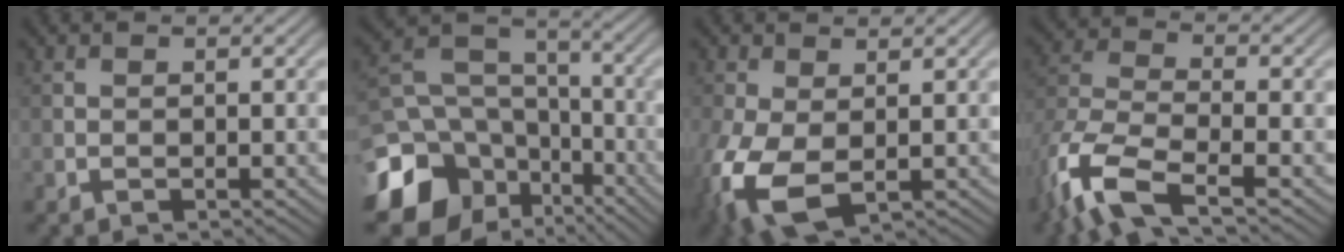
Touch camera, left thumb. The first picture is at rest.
{"total": 15.7, "force": [-7.5, 11.8, 7.0], "torque": [-0.207, -0.031, -0.117]}
{"total": 8.4, "force": [-1.9, 4.9, 6.6], "torque": [-0.186, -0.024, -0.034]}
{"total": 9.5, "force": [-5.6, 3.5, 6.8], "torque": [-0.157, -0.013, -0.126]}